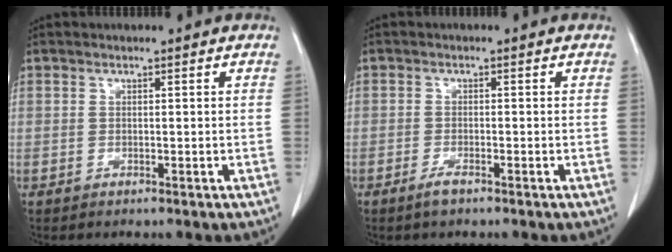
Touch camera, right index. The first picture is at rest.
{"total": 1.7, "force": [-1.3, 0.2, 1.1], "torque": [-0.027, -0.003, -0.024]}